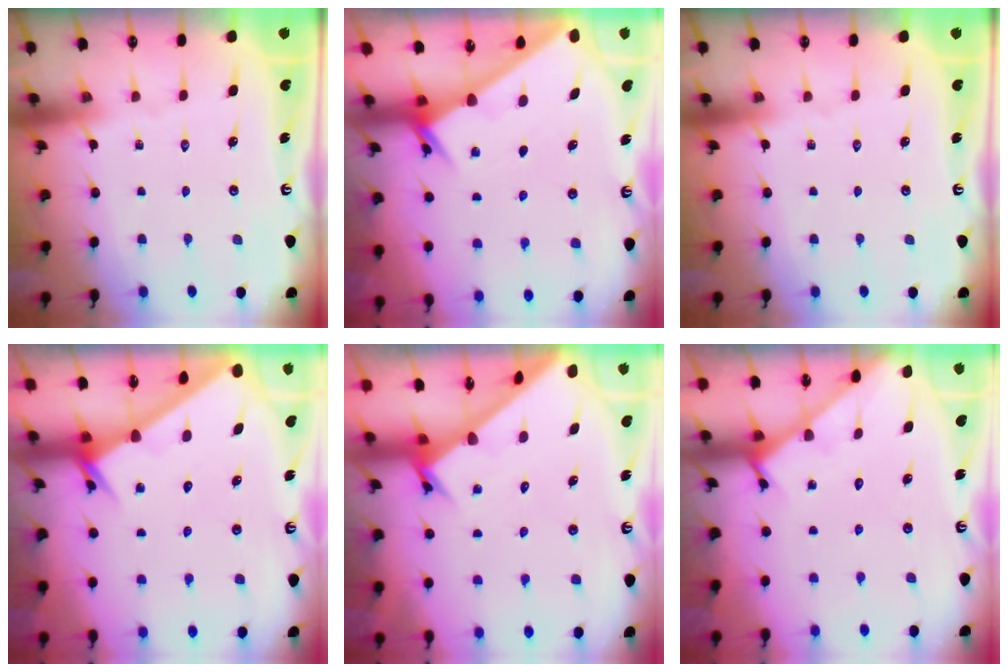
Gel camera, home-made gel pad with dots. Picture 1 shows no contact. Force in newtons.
{"total": 2.0, "press": 2.0, "slide": 0.1}
{"total": 0.0}
{"total": 2.5, "press": 2.5, "slide": 0.3}
{"total": 2.7, "press": 2.7, "slide": 0.3}
{"total": 3.1, "press": 3.1, "slide": 0.3}